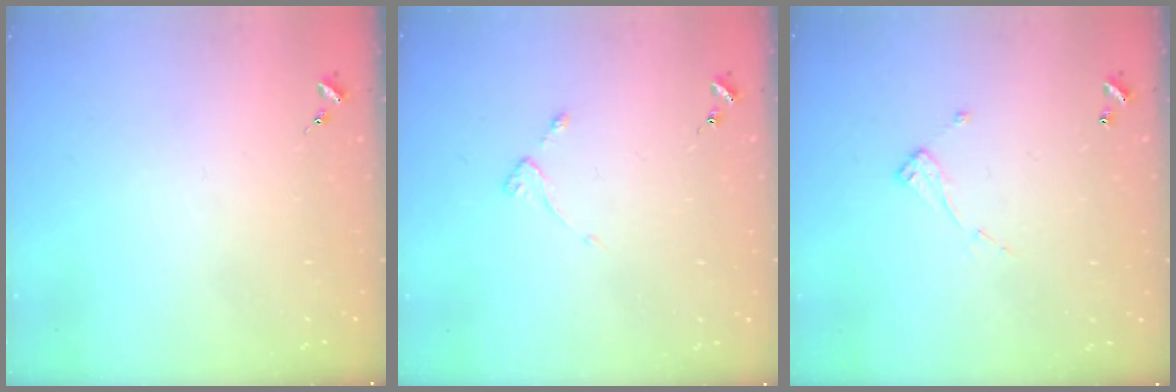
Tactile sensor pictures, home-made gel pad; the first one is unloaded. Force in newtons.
{"total": 2.7, "press": 2.6, "slide": 0.5}
{"total": 6.9, "press": 6.9, "slide": 0.3}